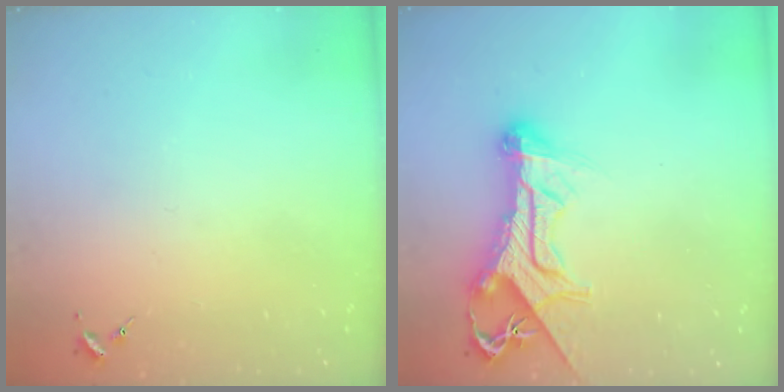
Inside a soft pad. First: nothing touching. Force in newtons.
{"total": 16.2, "press": 16.1, "slide": 1.6}